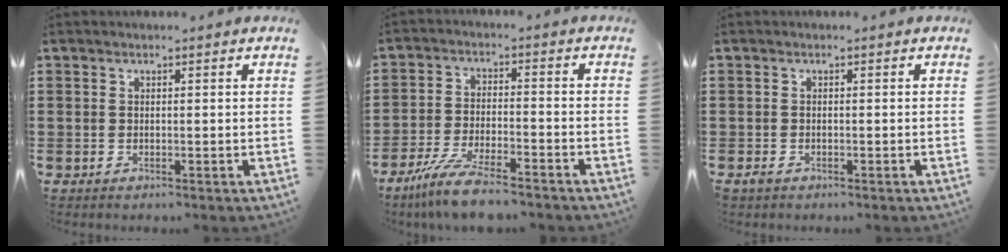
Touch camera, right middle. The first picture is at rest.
{"total": 7.6, "force": [-6.4, 0.7, 4.1], "torque": [-0.095, -0.008, -0.124]}
{"total": 0.9, "force": [-0.6, 0.5, 0.3], "torque": [-0.007, -0.001, -0.013]}